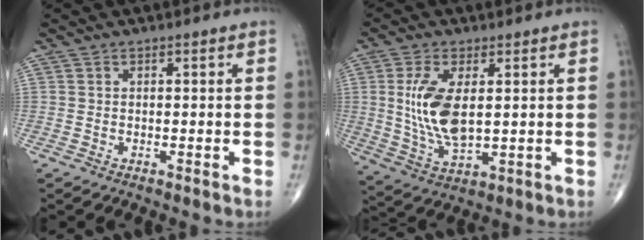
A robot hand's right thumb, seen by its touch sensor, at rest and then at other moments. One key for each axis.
{"total": 11.5, "fx": 1.6, "fy": 5.3, "fz": 10.0, "tx": -0.205, "ty": -0.016, "tz": 0.042}